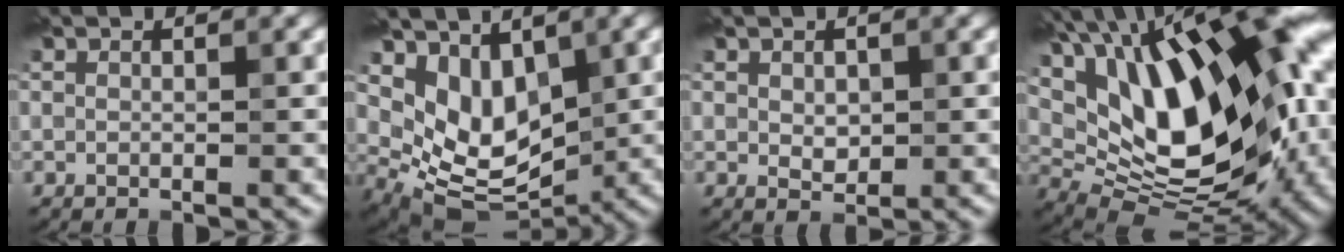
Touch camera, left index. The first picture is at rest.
{"total": 6.4, "force": [2.0, 4.4, 4.2], "torque": [-0.081, -0.024, 0.040]}
{"total": 1.5, "force": [0.2, 1.0, 1.0], "torque": [-0.017, -0.005, 0.009]}
{"total": 17.6, "force": [5.4, 8.7, 14.3], "torque": [-0.233, 0.017, 0.086]}